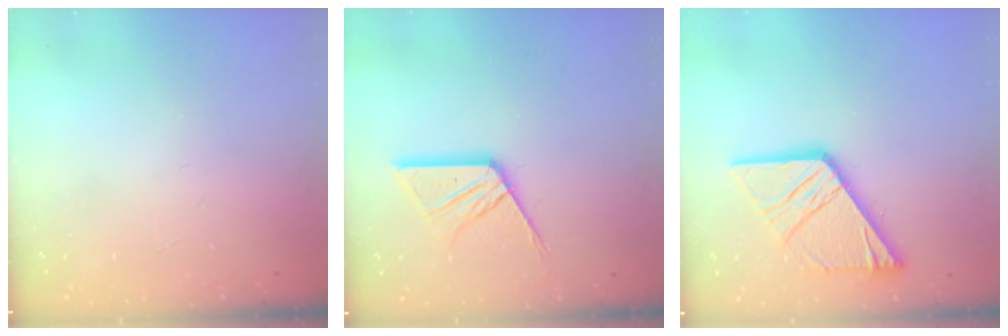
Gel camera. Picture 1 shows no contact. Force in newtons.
{"total": 13.7, "press": 13.7, "slide": 1.4}
{"total": 16.3, "press": 16.2, "slide": 1.8}